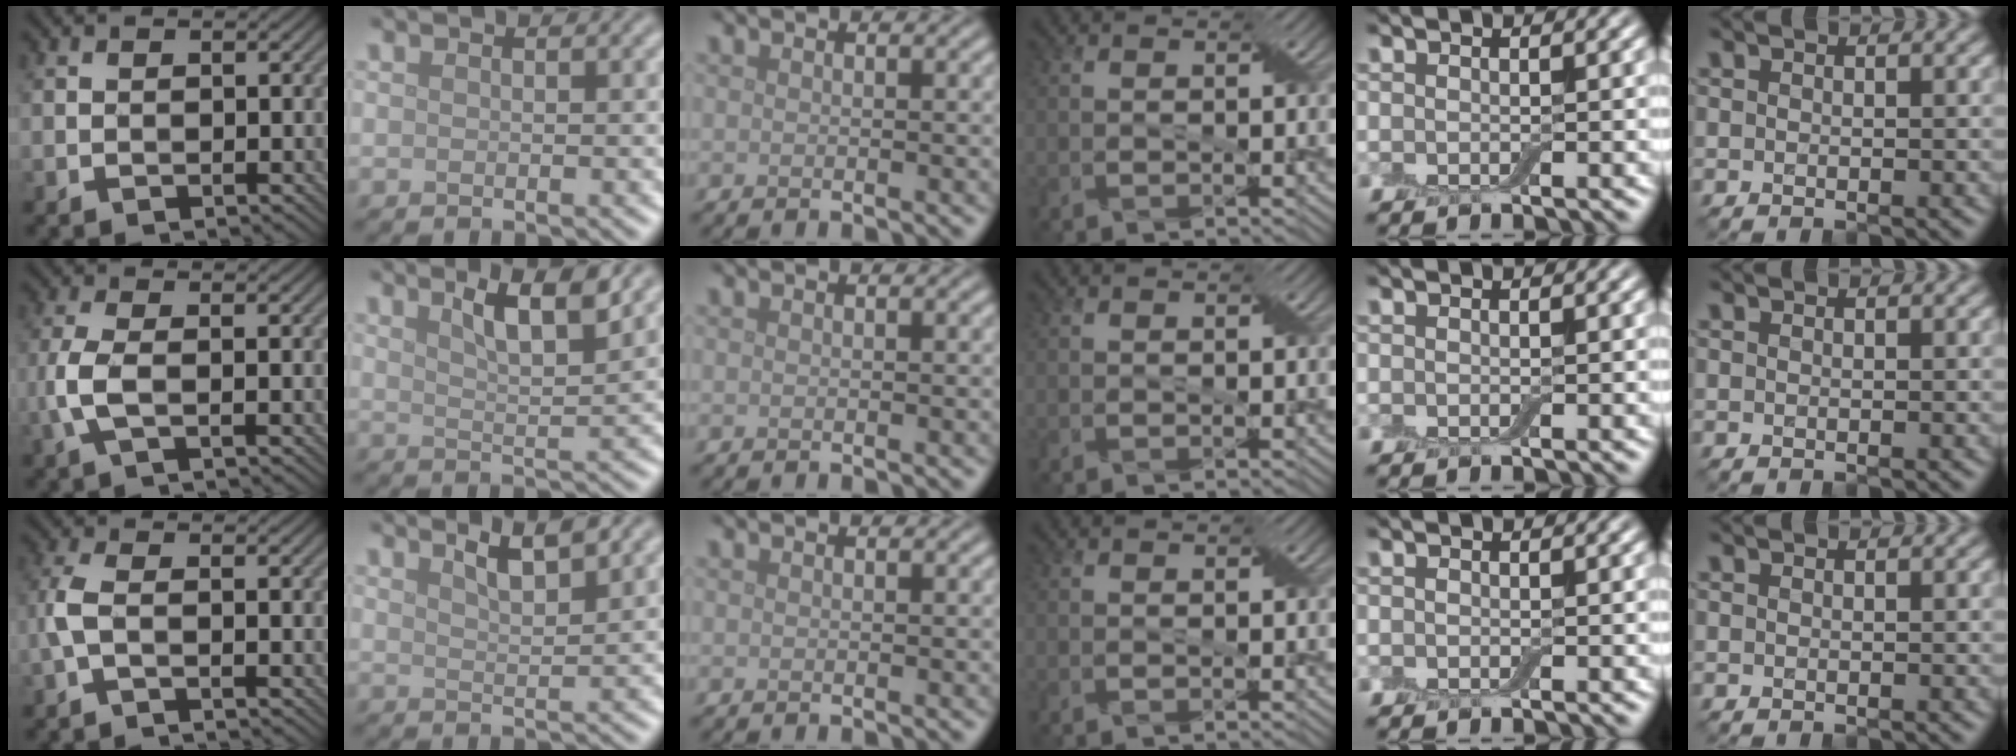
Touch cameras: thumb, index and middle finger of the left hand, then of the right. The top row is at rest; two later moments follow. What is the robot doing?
{"motion": "insert", "object": "box of matches"}